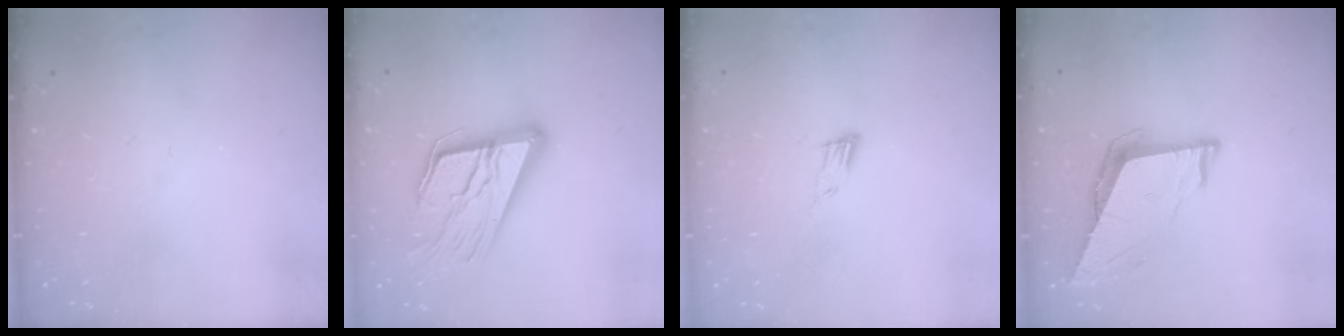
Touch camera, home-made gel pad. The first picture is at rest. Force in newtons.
{"total": 20.2, "press": 20.0, "slide": 2.6}
{"total": 4.6, "press": 4.6, "slide": 0.4}
{"total": 7.5, "press": 7.5, "slide": 0.5}